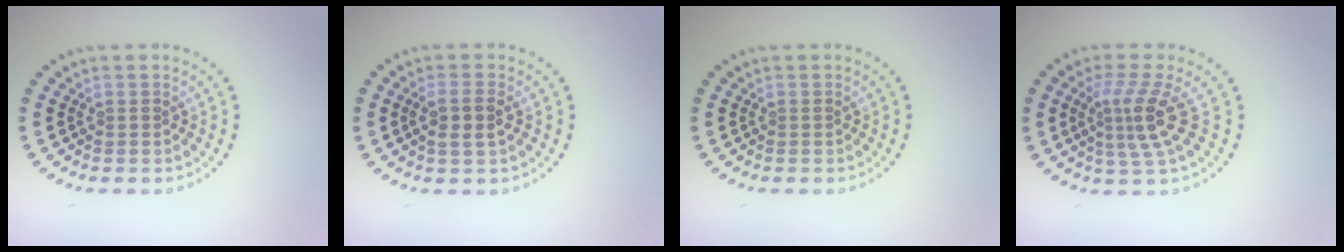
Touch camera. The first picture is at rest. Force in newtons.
{"total": 2.3, "press": 2.2, "slide": 0.8}
{"total": 0.0}
{"total": 3.6, "press": 2.6, "slide": 2.5}